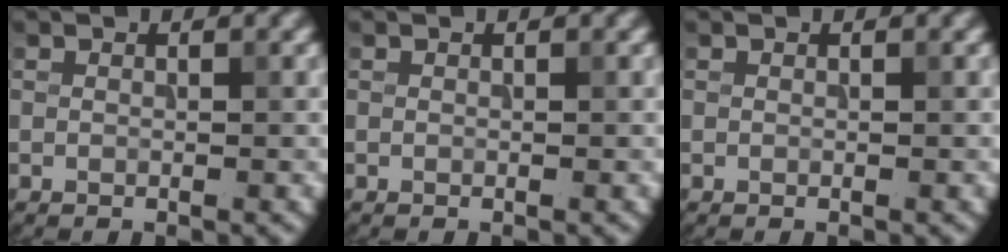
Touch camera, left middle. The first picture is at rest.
{"total": 0.0}
{"total": 0.0}